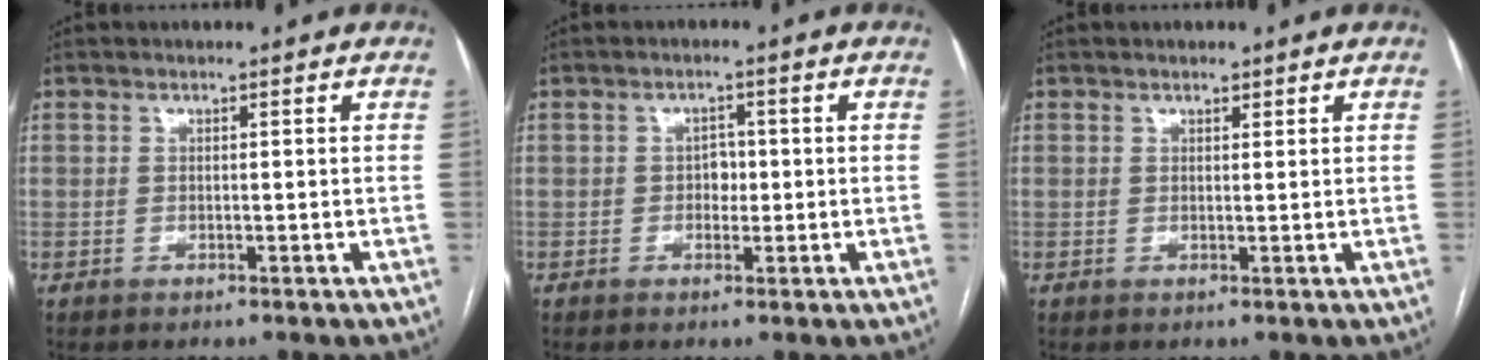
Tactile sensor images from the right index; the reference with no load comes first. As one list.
[{"total": 2.2, "force": [-0.2, 1.6, 1.5], "torque": [-0.015, 0.006, -0.004]}, {"total": 0.9, "force": [0.7, 0.4, 0.4], "torque": [-0.009, -0.001, 0.009]}]